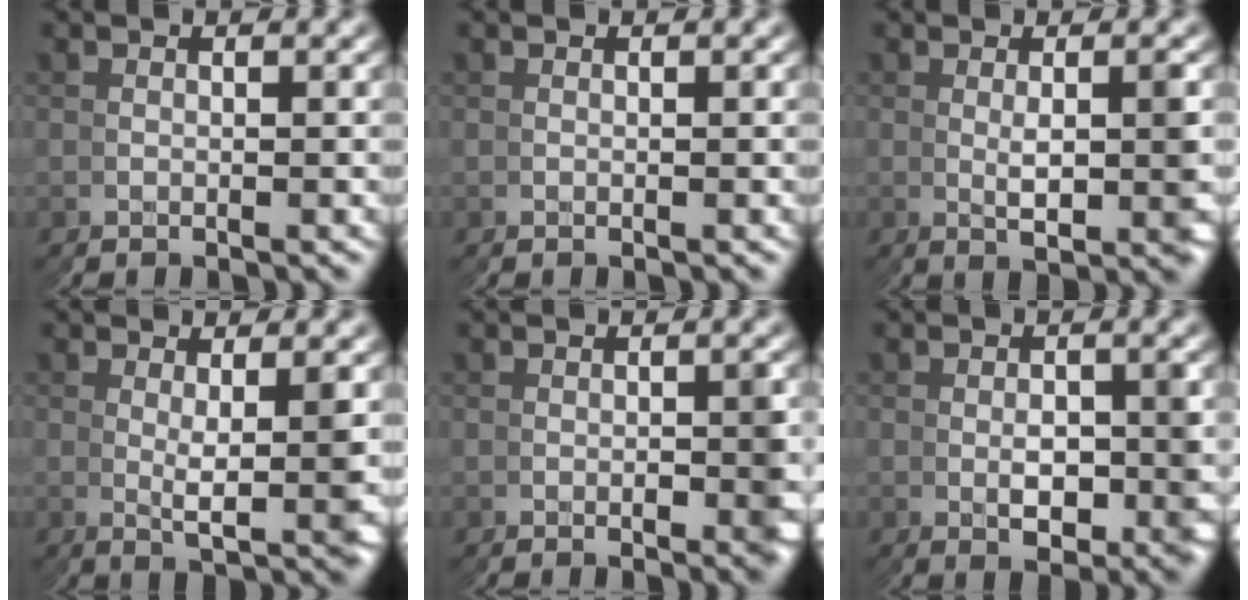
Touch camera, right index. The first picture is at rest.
{"total": 0.0}
{"total": 2.9, "force": [0.4, -1.5, 2.4], "torque": [-0.027, 0.019, 0.004]}
{"total": 3.6, "force": [0.7, -1.6, 3.2], "torque": [-0.045, 0.016, 0.009]}
{"total": 2.6, "force": [-0.3, 0.9, 2.4], "torque": [-0.031, -0.004, -0.002]}
{"total": 3.2, "force": [0.0, 0.6, 3.2], "torque": [-0.038, 0.008, 0.000]}